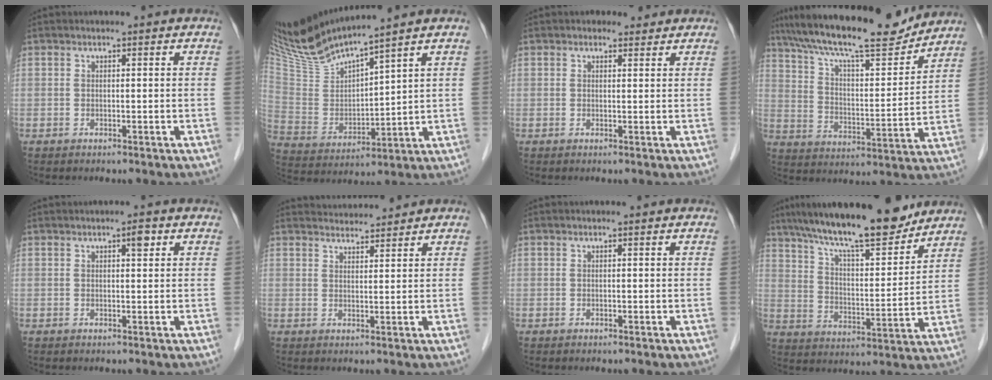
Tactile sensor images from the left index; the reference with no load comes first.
{"total": 14.5, "force": [13.0, -0.2, 6.4], "torque": [-0.139, -0.006, 0.262]}
{"total": 1.6, "force": [1.3, 1.0, 0.2], "torque": [-0.003, 0.006, 0.015]}
{"total": 18.7, "force": [16.5, 2.9, 8.4], "torque": [-0.152, 0.011, 0.261]}
{"total": 1.4, "force": [0.7, 0.4, 1.2], "torque": [-0.018, 0.004, 0.007]}
{"total": 3.5, "force": [3.5, 0.0, -0.2], "torque": [-0.006, 0.016, 0.061]}
{"total": 0.0}
{"total": 17.1, "force": [14.3, 2.8, 9.0], "torque": [-0.148, 0.008, 0.234]}